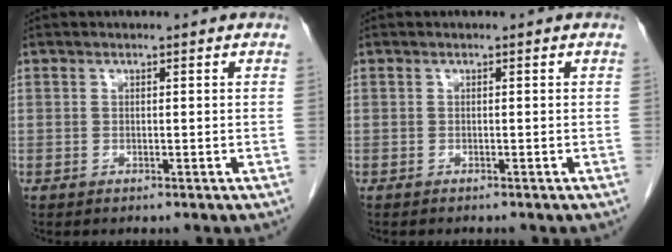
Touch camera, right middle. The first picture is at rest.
{"total": 0.7, "force": [-0.7, 0.1, 0.2], "torque": [-0.005, -0.001, -0.011]}